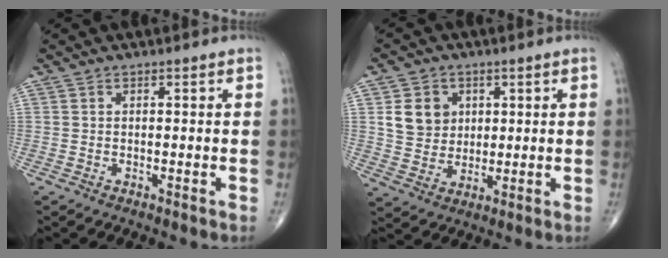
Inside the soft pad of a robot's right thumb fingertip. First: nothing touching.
{"total": 7.6, "force": [2.3, 6.5, 3.3], "torque": [-0.029, -0.011, 0.048]}